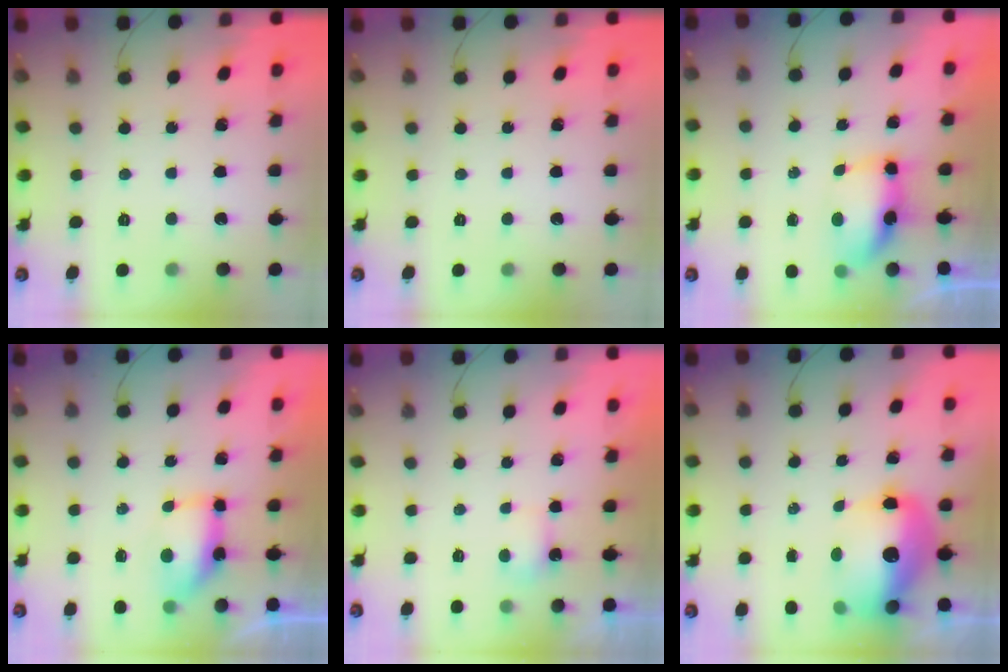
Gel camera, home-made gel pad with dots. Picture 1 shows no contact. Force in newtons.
{"total": 0.0}
{"total": 7.9, "press": 7.5, "slide": 2.5}
{"total": 7.0, "press": 7.0, "slide": 0.5}
{"total": 3.5, "press": 3.3, "slide": 1.2}
{"total": 14.3, "press": 13.9, "slide": 3.4}